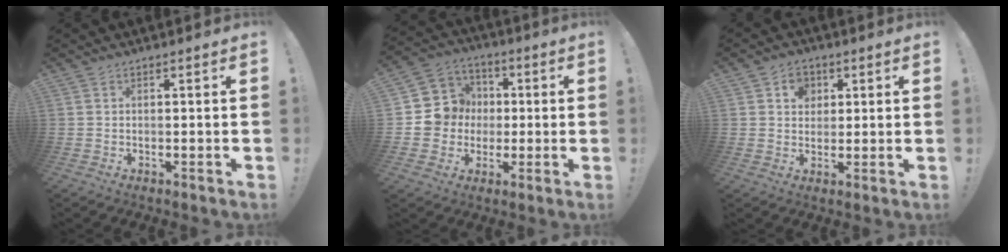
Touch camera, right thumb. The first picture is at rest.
{"total": 10.9, "force": [-1.1, 10.6, 2.3], "torque": [-0.023, 0.012, -0.011]}
{"total": 5.8, "force": [2.1, 5.0, 2.1], "torque": [-0.023, -0.005, 0.036]}